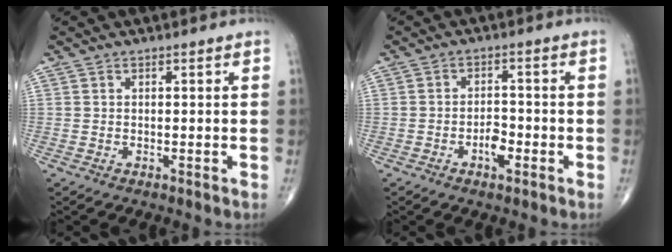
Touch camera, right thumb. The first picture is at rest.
{"total": 3.9, "force": [-1.7, 1.9, 2.9], "torque": [-0.036, 0.012, -0.029]}